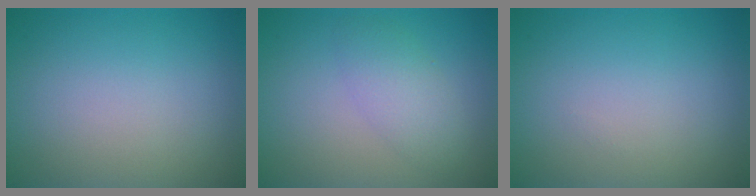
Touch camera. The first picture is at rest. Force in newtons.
{"total": 2.9, "press": 2.9, "slide": 0.2}
{"total": 0.0}